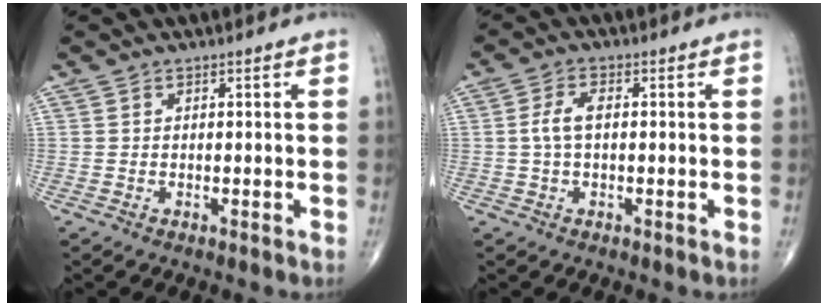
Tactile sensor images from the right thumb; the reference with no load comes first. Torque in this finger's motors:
{"motor_torque": [-0.44, 0.51, 0.51, 0.09, 0.13]}